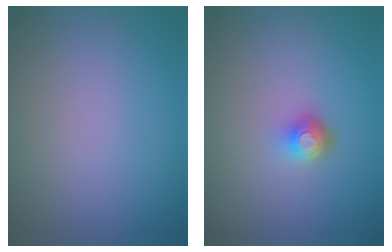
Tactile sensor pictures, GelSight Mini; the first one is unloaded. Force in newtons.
{"total": 2.0, "press": 1.5, "slide": 1.4}